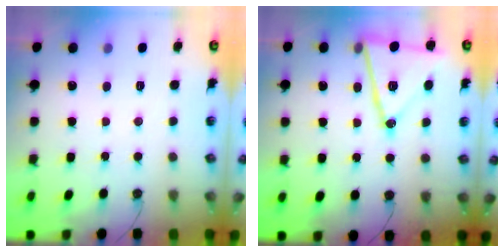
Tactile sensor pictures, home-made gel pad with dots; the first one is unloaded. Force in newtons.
{"total": 16.5, "press": 16.2, "slide": 3.5}